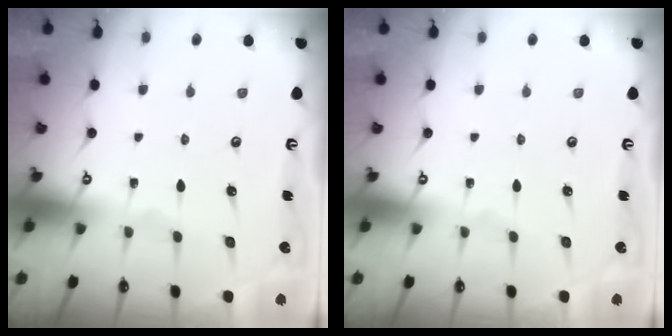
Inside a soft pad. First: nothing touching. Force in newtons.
{"total": 0.0}